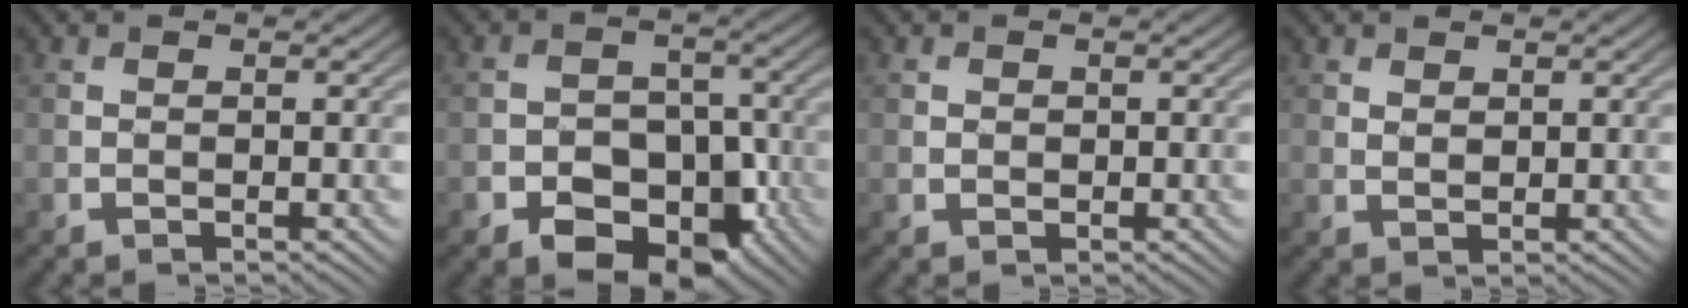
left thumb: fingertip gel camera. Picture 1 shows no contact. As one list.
[{"total": 9.8, "force": [-4.8, 6.7, 5.2], "torque": [-0.066, -0.012, -0.091]}, {"total": 0.8, "force": [0.2, 0.7, 0.2], "torque": [-0.004, -0.005, 0.003]}, {"total": 1.1, "force": [0.9, 0.5, 0.4], "torque": [-0.011, -0.004, 0.020]}]